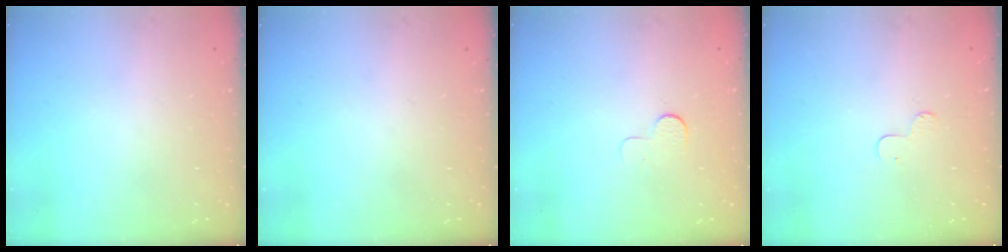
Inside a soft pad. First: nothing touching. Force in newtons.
{"total": 0.0}
{"total": 3.9, "press": 3.9, "slide": 0.3}
{"total": 3.3, "press": 3.3, "slide": 0.3}